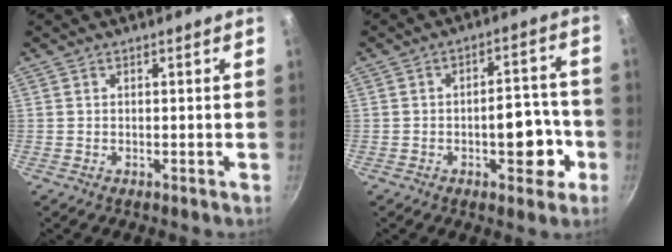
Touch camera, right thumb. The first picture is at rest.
{"total": 9.6, "force": [-3.2, 4.8, 7.7], "torque": [-0.063, 0.033, -0.039]}